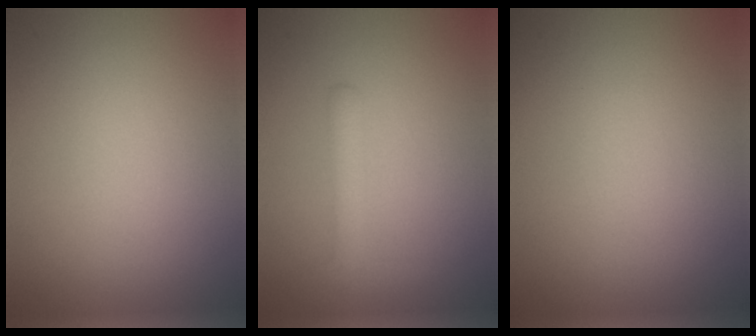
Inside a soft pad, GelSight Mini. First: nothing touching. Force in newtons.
{"total": 1.9, "press": 1.9, "slide": 0.2}
{"total": 0.0}